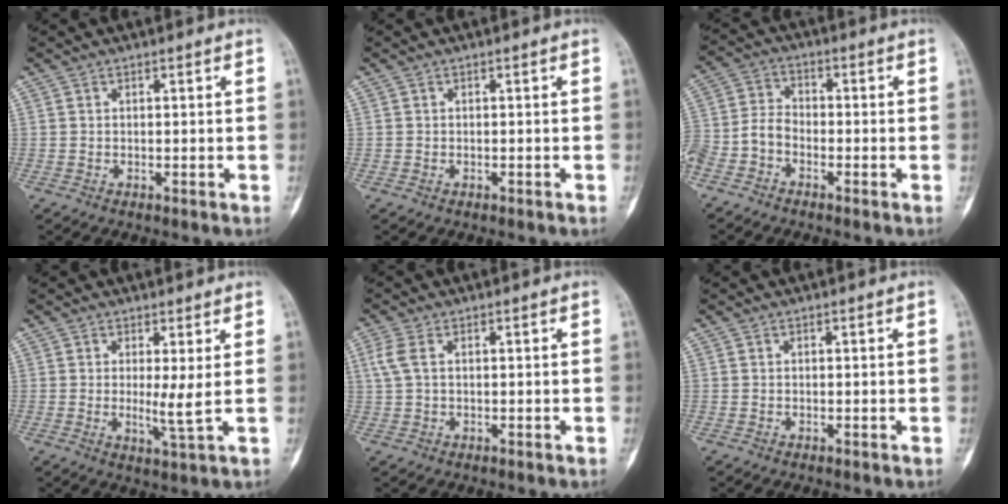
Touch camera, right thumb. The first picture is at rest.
{"total": 0.0}
{"total": 7.5, "force": [-3.9, 5.0, 4.1], "torque": [-0.085, 0.025, -0.084]}
{"total": 3.7, "force": [0.7, 0.0, 3.6], "torque": [-0.068, -0.017, 0.016]}
{"total": 3.5, "force": [0.9, 1.9, 2.8], "torque": [-0.087, 0.012, 0.019]}
{"total": 0.0}